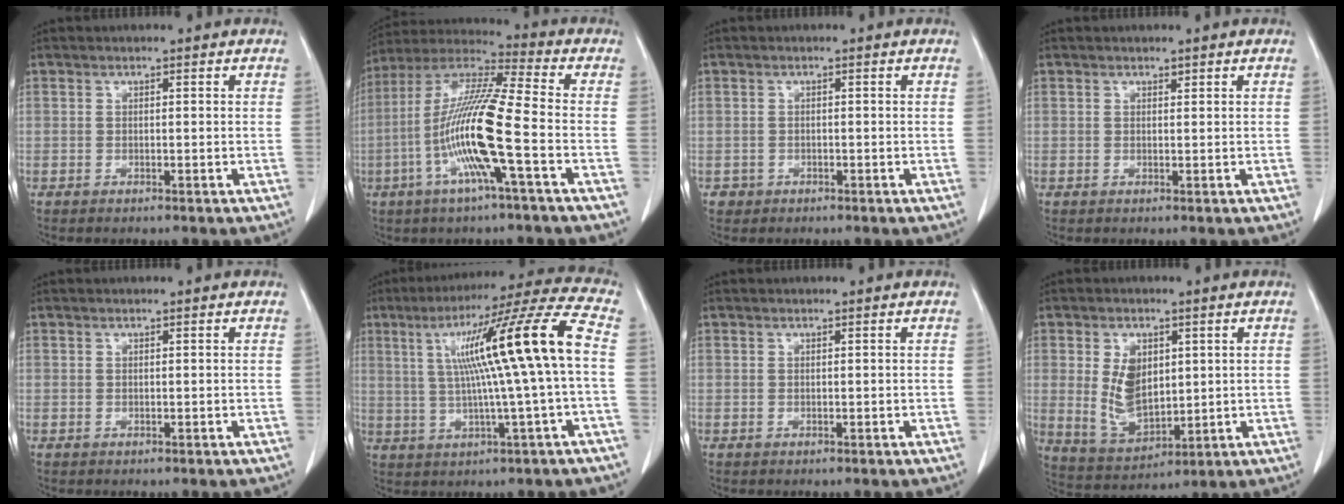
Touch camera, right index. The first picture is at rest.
{"total": 15.6, "force": [-4.4, 0.3, 14.9], "torque": [-0.302, -0.001, -0.093]}
{"total": 1.7, "force": [-0.6, 1.6, 0.0], "torque": [0.000, 0.006, -0.008]}
{"total": 0.6, "force": [0.4, 0.4, 0.2], "torque": [-0.001, -0.002, 0.007]}
{"total": 0.0}
{"total": 17.3, "force": [1.8, -1.1, 17.2], "torque": [-0.274, 0.027, 0.025]}
{"total": 0.0}
{"total": 9.2, "force": [1.3, 5.5, 7.3], "torque": [-0.148, 0.003, 0.043]}